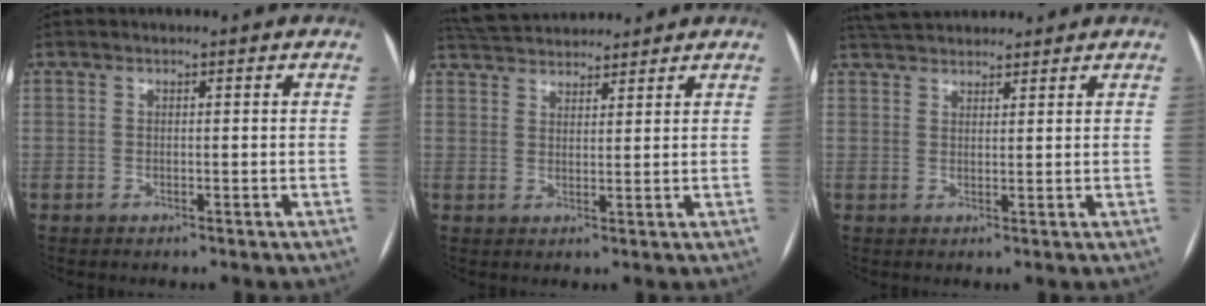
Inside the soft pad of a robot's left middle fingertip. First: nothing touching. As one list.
[{"total": 9.0, "force": [8.5, 1.8, 2.3], "torque": [-0.048, 0.034, 0.141]}, {"total": 7.7, "force": [7.0, 2.1, 2.5], "torque": [-0.045, 0.039, 0.117]}]